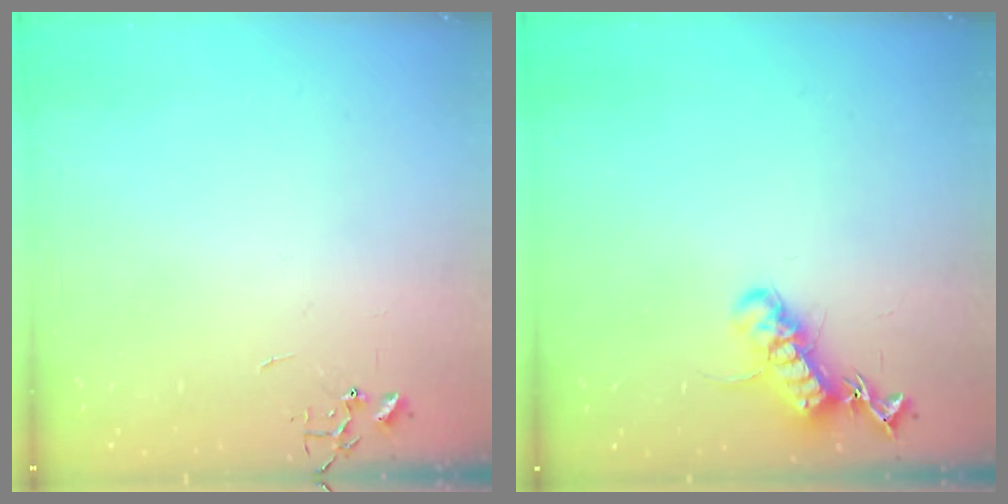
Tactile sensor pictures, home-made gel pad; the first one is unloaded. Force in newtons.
{"total": 15.5, "press": 15.4, "slide": 1.8}